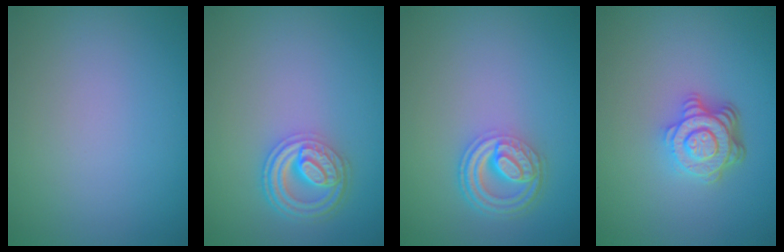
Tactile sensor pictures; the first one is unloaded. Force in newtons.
{"total": 4.5, "press": 3.7, "slide": 2.5}
{"total": 4.5, "press": 3.4, "slide": 3.0}
{"total": 4.6, "press": 3.3, "slide": 3.2}